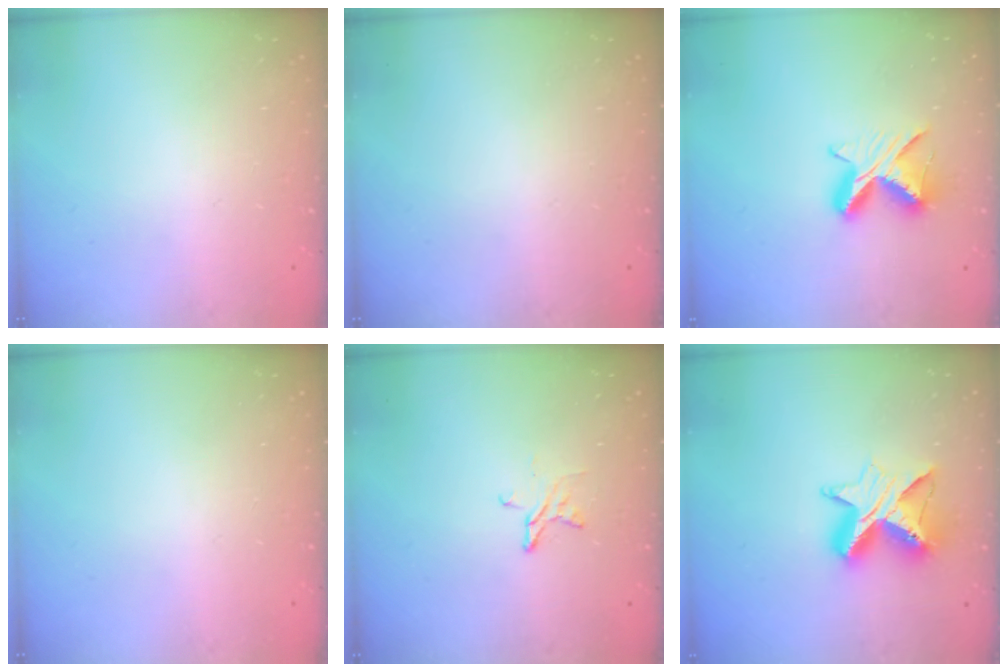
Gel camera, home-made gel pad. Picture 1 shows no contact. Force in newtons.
{"total": 0.0}
{"total": 9.0, "press": 9.0, "slide": 0.4}
{"total": 0.0}
{"total": 3.1, "press": 3.1, "slide": 0.3}
{"total": 11.6, "press": 11.6, "slide": 0.8}